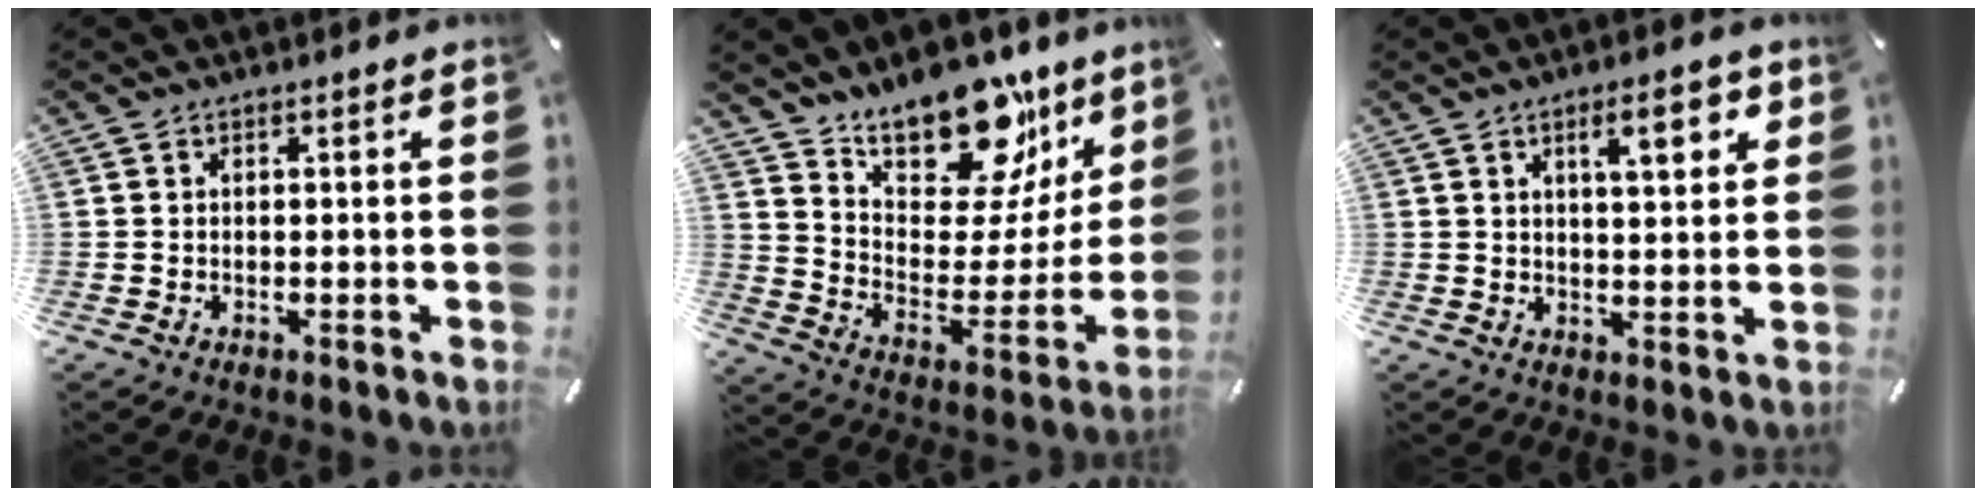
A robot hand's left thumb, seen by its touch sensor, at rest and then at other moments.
{"total": 22.2, "force": [17.0, 10.7, 9.3], "torque": [-0.134, -0.130, 0.298]}
{"total": 8.0, "force": [3.8, 2.6, 6.5], "torque": [-0.094, -0.007, 0.057]}